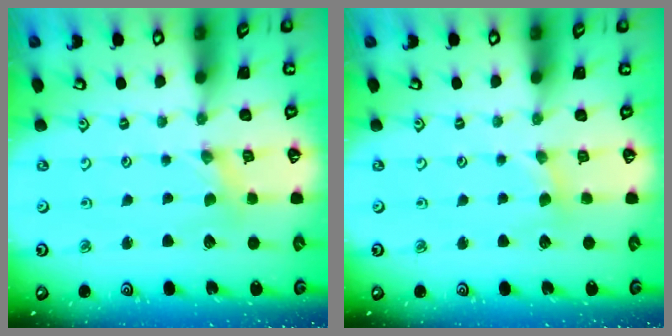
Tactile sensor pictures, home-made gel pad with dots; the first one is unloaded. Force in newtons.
{"total": 2.0, "press": 1.9, "slide": 0.4}